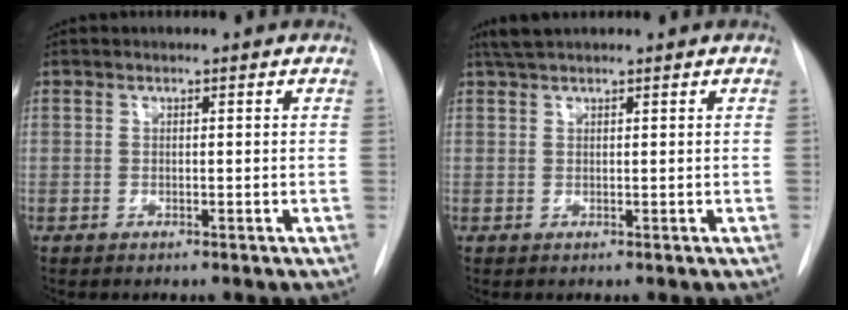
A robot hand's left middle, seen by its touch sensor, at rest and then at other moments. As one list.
[{"total": 2.7, "force": [2.4, 0.5, 1.3], "torque": [-0.028, 0.019, 0.046]}]